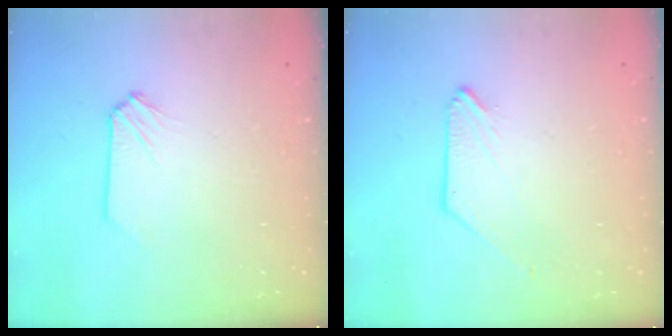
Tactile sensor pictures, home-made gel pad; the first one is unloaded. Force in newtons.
{"total": 0.0}